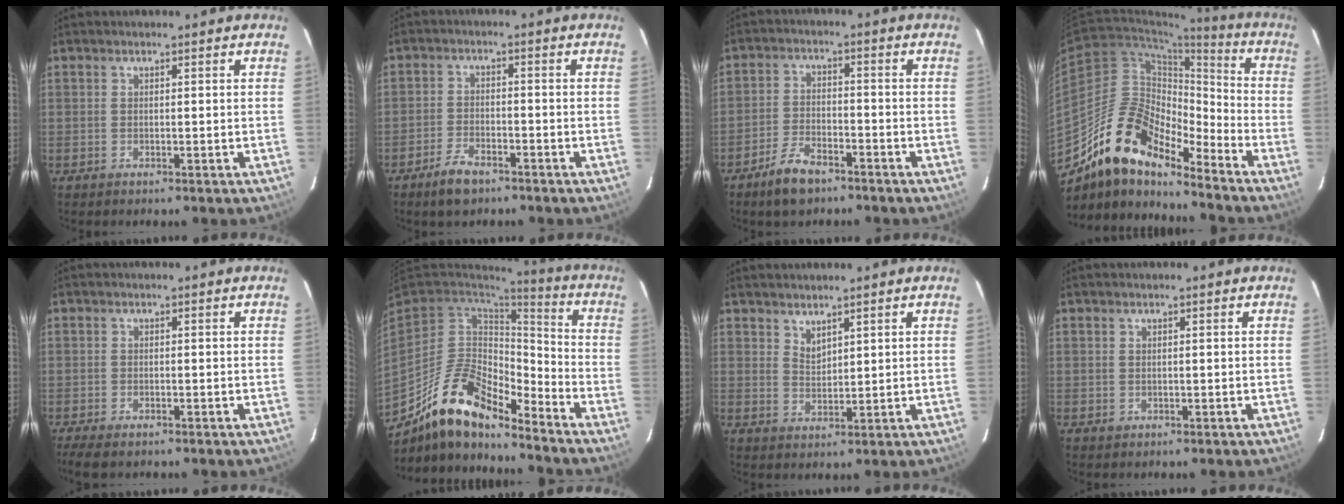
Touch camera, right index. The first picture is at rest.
{"total": 5.7, "force": [-4.2, 2.5, 3.0], "torque": [-0.077, -0.001, -0.075]}
{"total": 7.1, "force": [-5.2, 3.1, 3.7], "torque": [-0.095, 0.002, -0.095]}
{"total": 17.1, "force": [-13.6, 5.8, 8.6], "torque": [-0.154, 0.004, -0.262]}
{"total": 5.2, "force": [-4.1, 1.5, 2.8], "torque": [-0.072, -0.022, -0.074]}
{"total": 16.2, "force": [-12.2, 5.5, 9.2], "torque": [-0.187, -0.009, -0.229]}
{"total": 2.7, "force": [2.3, 0.9, 1.0], "torque": [-0.015, 0.000, 0.043]}
{"total": 0.7, "force": [-0.2, 0.6, 0.1], "torque": [0.001, -0.001, -0.002]}